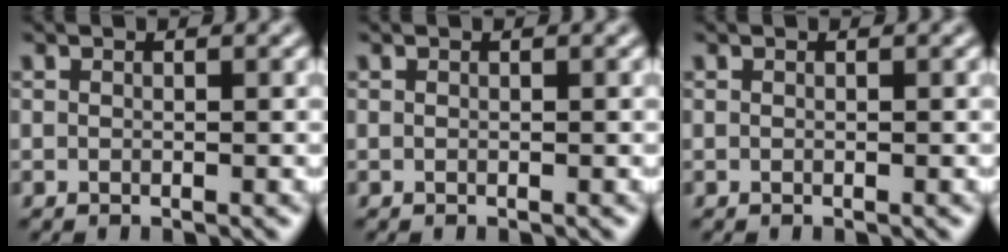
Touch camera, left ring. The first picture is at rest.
{"total": 0.0}
{"total": 0.0}